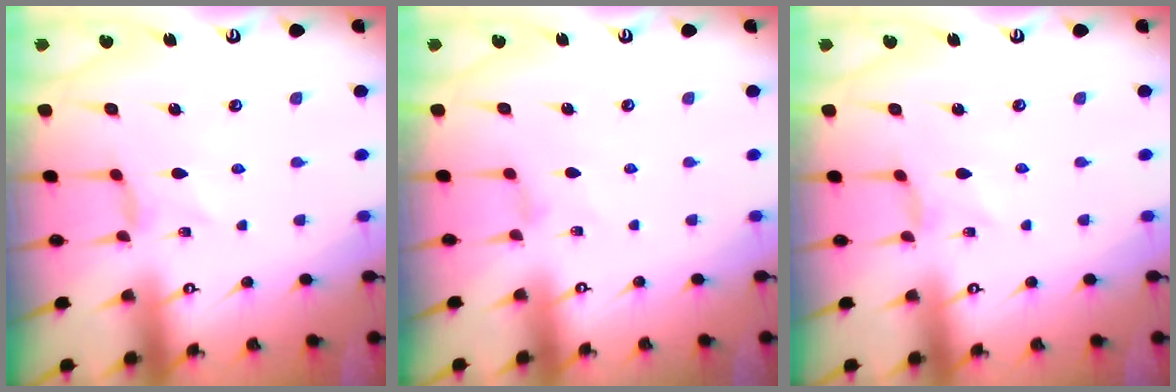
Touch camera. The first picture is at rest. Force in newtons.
{"total": 0.0}
{"total": 0.0}